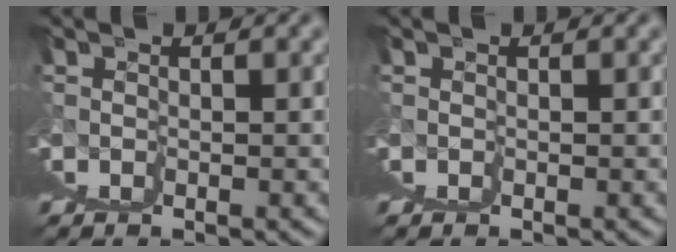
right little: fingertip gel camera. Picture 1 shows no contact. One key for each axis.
{"total": 0.0}